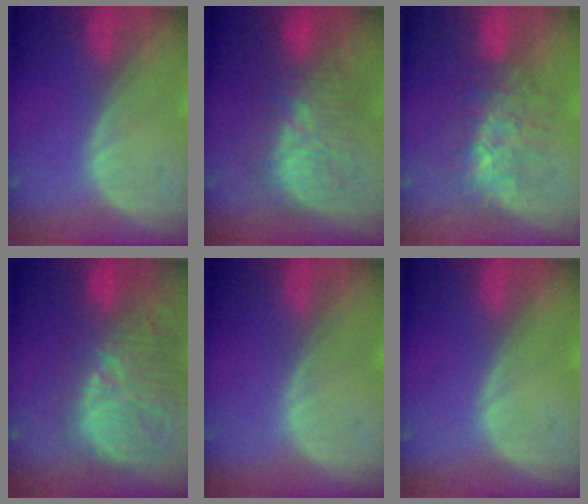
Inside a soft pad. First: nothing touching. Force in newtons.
{"total": 9.9, "press": 9.9, "slide": 0.3}
{"total": 7.6, "press": 7.3, "slide": 2.0}
{"total": 14.3, "press": 12.9, "slide": 6.2}
{"total": 0.0}
{"total": 0.0}